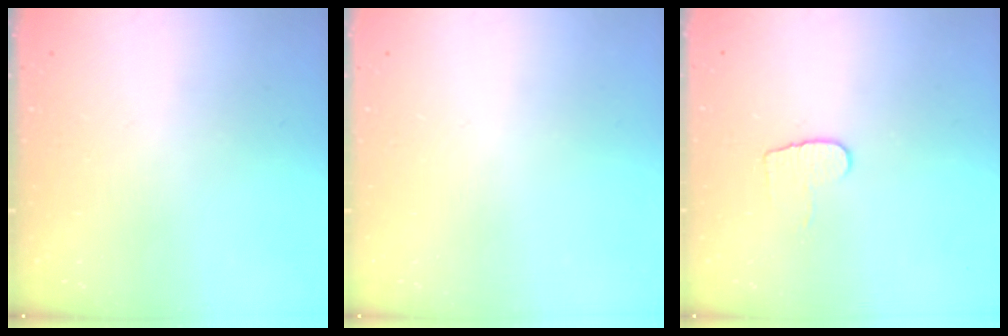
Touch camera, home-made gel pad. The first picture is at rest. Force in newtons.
{"total": 0.0}
{"total": 6.6, "press": 6.6, "slide": 0.6}